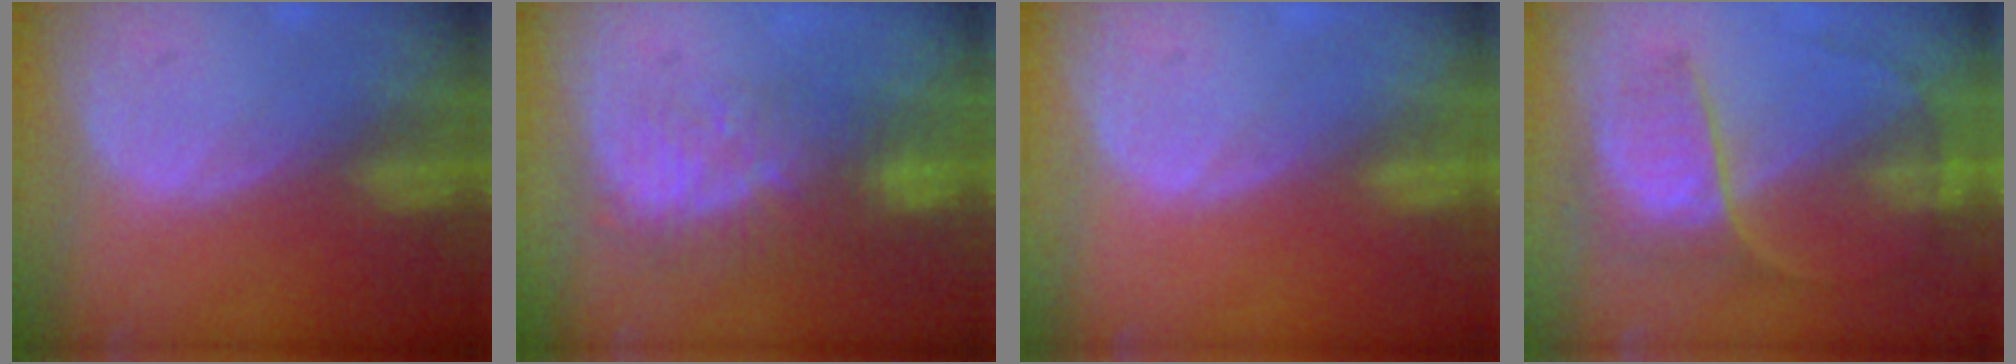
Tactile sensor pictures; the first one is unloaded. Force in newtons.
{"total": 8.4, "press": 7.5, "slide": 3.8}
{"total": 0.0}
{"total": 6.8, "press": 6.6, "slide": 1.6}